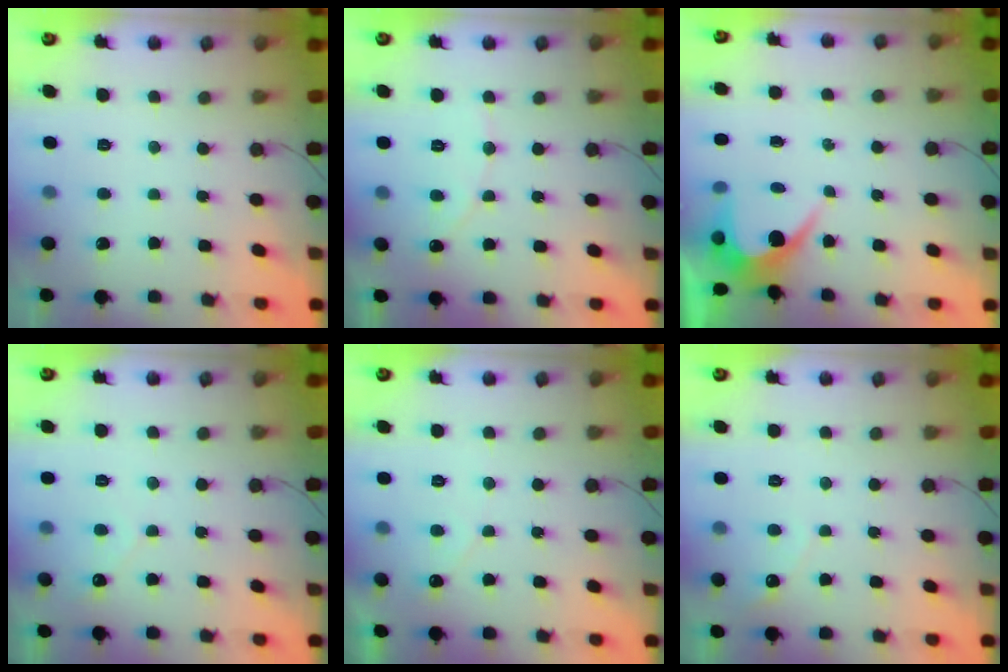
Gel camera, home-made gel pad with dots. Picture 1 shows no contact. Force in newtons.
{"total": 5.4, "press": 5.4, "slide": 0.3}
{"total": 5.2, "press": 5.1, "slide": 0.2}
{"total": 2.3, "press": 2.3, "slide": 0.1}
{"total": 3.3, "press": 3.3, "slide": 0.1}
{"total": 2.9, "press": 2.9, "slide": 0.2}